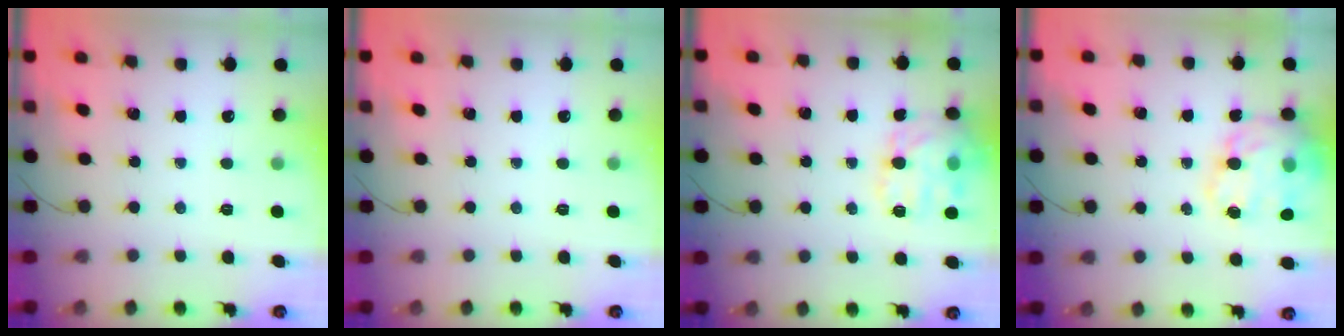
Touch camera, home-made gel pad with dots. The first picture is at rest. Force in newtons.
{"total": 0.0}
{"total": 16.2, "press": 16.2, "slide": 1.0}
{"total": 21.3, "press": 20.8, "slide": 4.4}